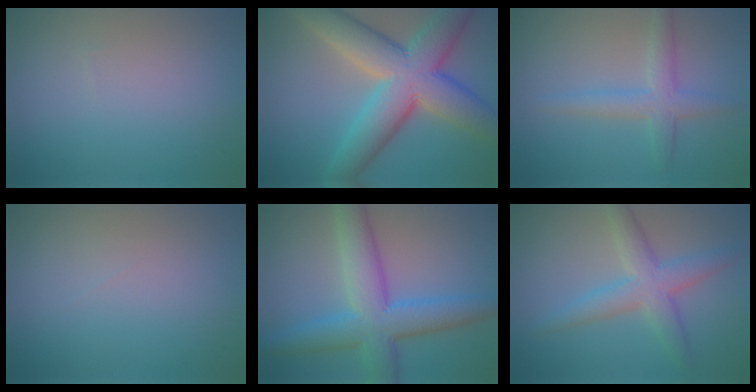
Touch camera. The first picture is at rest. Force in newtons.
{"total": 10.7, "press": 10.7, "slide": 0.5}
{"total": 2.9, "press": 2.9, "slide": 0.1}
{"total": 0.0}
{"total": 7.4, "press": 7.4, "slide": 0.1}
{"total": 4.3, "press": 4.3, "slide": 0.1}